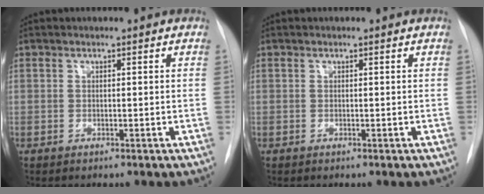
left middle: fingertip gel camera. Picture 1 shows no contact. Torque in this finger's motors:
{"motor_torque": [-0.06, -0.04, 0.05, -0.01]}